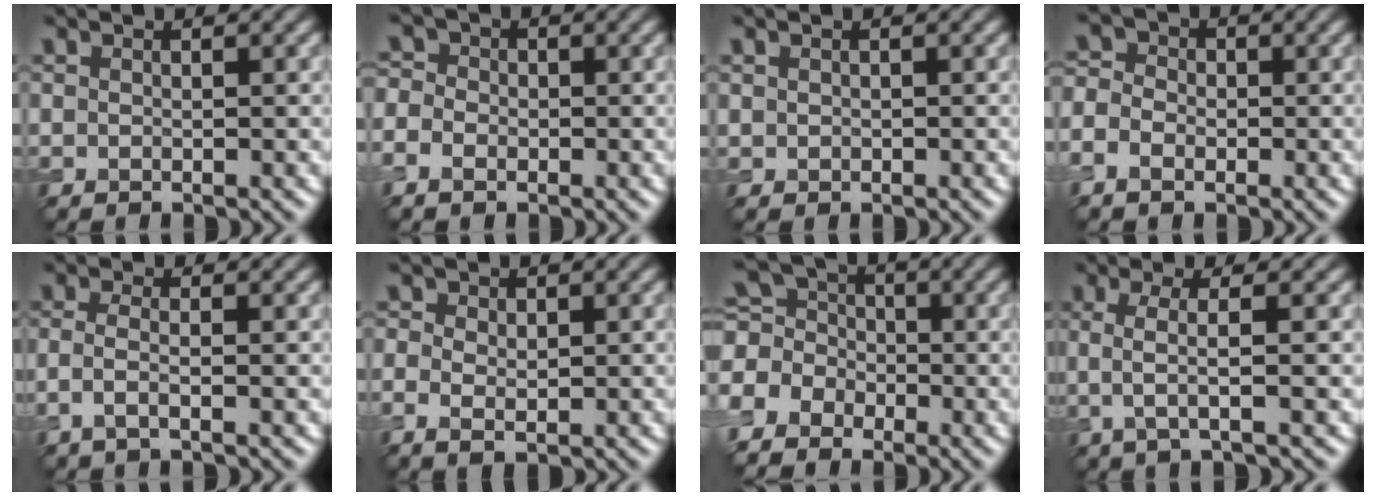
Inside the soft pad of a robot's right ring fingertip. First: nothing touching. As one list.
[{"total": 3.6, "force": [-1.2, 3.1, 1.4], "torque": [-0.016, 0.009, -0.041]}, {"total": 0.6, "force": [0.1, 0.6, 0.0], "torque": [0.004, -0.002, 0.000]}, {"total": 3.8, "force": [-1.4, 3.1, 1.7], "torque": [-0.024, 0.005, -0.037]}, {"total": 1.9, "force": [-0.7, 0.6, 1.7], "torque": [-0.037, -0.004, -0.022]}, {"total": 2.4, "force": [0.2, 1.8, 1.5], "torque": [-0.028, 0.005, 0.000]}, {"total": 5.4, "force": [-1.9, 4.4, 2.3], "torque": [-0.048, 0.008, -0.041]}, {"total": 3.0, "force": [0.0, 0.7, 2.9], "torque": [-0.055, -0.001, -0.004]}]